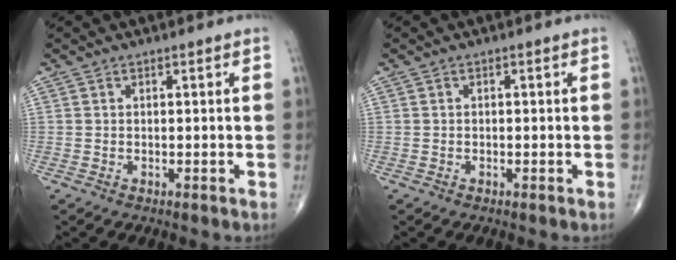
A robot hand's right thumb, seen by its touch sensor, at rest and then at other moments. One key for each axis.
{"total": 0.0}